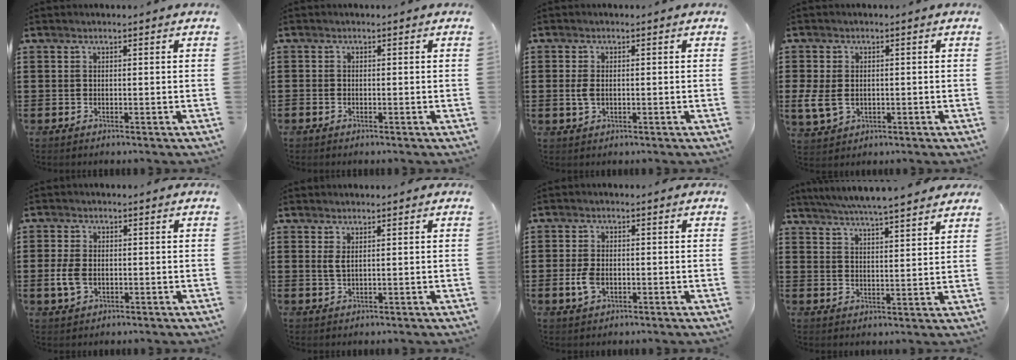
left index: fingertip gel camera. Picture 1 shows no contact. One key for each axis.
{"total": 0.6, "fx": -0.5, "fy": 0.3, "fz": 0.1, "tx": -0.005, "ty": -0.001, "tz": -0.009}
{"total": 2.5, "fx": -0.1, "fy": 1.5, "fz": 2.1, "tx": -0.056, "ty": -0.002, "tz": -0.006}
{"total": 4.6, "fx": -0.5, "fy": 3.3, "fz": 3.2, "tx": -0.083, "ty": 0.002, "tz": -0.013}
{"total": 4.0, "fx": -0.6, "fy": 2.5, "fz": 3.1, "tx": -0.078, "ty": -0.002, "tz": -0.015}
{"total": 1.7, "fx": 0.7, "fy": 0.5, "fz": 1.5, "tx": -0.040, "ty": -0.001, "tz": 0.010}
{"total": 3.7, "fx": -0.7, "fy": 2.1, "fz": 2.9, "tx": -0.074, "ty": -0.004, "tz": -0.018}
{"total": 5.2, "fx": 5.0, "fy": -0.4, "fz": 1.6, "tx": -0.050, "ty": -0.023, "tz": 0.088}